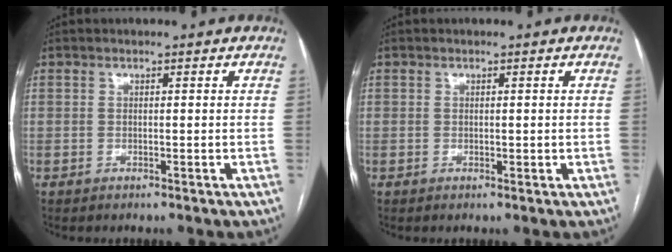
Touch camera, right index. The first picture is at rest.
{"total": 1.0, "force": [0.1, 0.7, 0.7], "torque": [-0.010, 0.002, 0.004]}